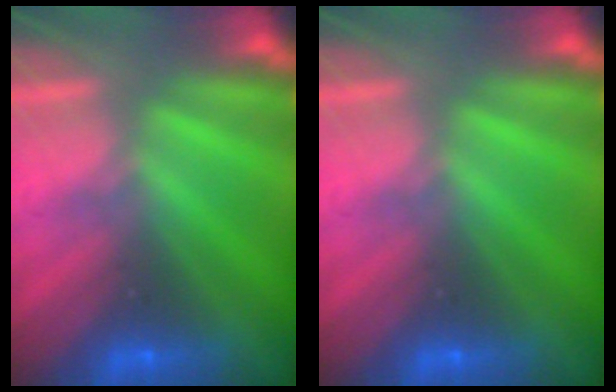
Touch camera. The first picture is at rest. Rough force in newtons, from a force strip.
{"total": 0.0}